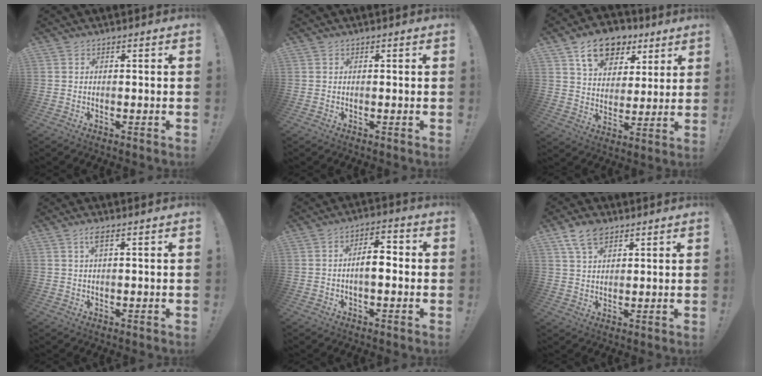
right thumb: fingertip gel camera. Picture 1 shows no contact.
{"total": 0.6, "force": [0.4, 0.5, -0.2], "torque": [0.009, 0.000, 0.006]}
{"total": 14.1, "force": [8.2, 9.3, 6.7], "torque": [-0.098, -0.036, 0.152]}
{"total": 2.8, "force": [1.2, 0.4, 2.4], "torque": [-0.046, 0.000, 0.019]}
{"total": 7.4, "force": [-1.0, 3.6, 6.4], "torque": [-0.096, 0.015, -0.021]}
{"total": 7.9, "force": [5.0, 4.4, 4.3], "torque": [-0.076, -0.015, 0.096]}